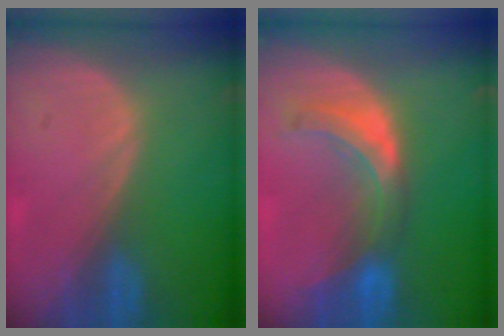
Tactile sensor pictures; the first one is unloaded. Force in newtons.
{"total": 7.1, "press": 6.7, "slide": 2.2}